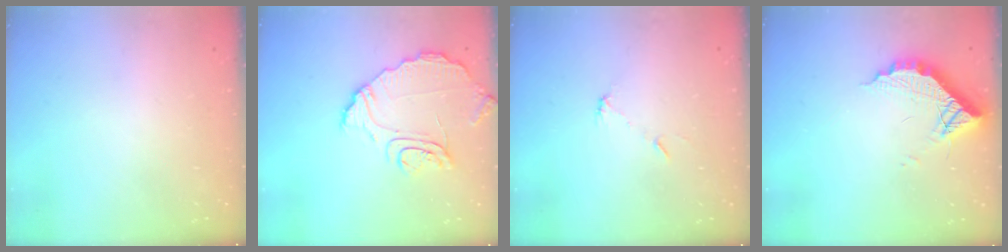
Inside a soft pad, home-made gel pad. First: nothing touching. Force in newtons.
{"total": 9.4, "press": 9.3, "slide": 1.0}
{"total": 4.9, "press": 4.9, "slide": 0.3}
{"total": 10.4, "press": 10.4, "slide": 0.7}